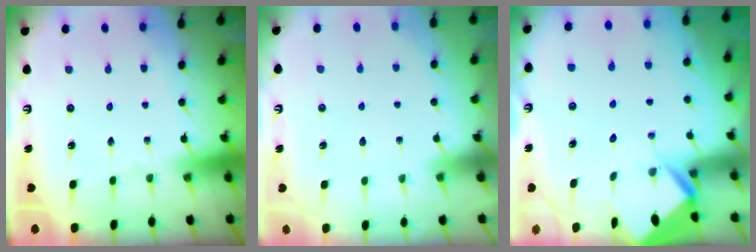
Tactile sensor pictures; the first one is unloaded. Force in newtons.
{"total": 1.0, "press": 1.0, "slide": 0.0}
{"total": 3.9, "press": 3.9, "slide": 0.4}